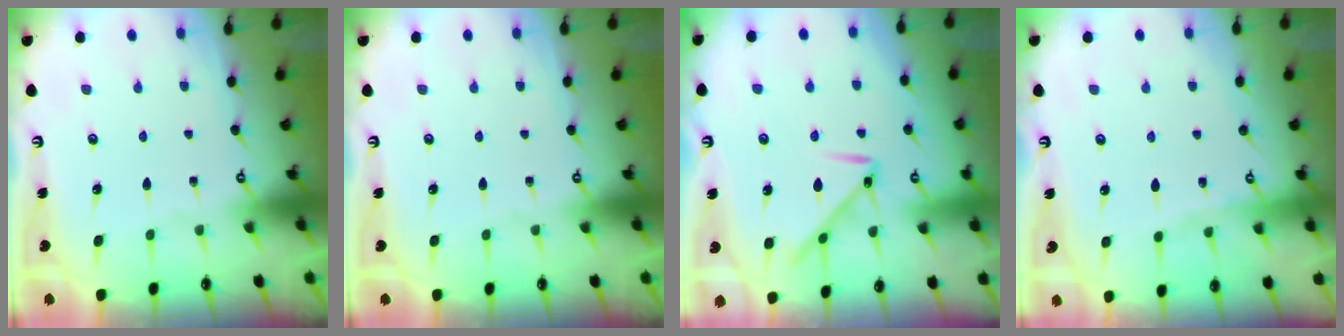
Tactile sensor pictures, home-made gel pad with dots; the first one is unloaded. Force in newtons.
{"total": 0.0}
{"total": 8.0, "press": 7.9, "slide": 1.1}
{"total": 3.3, "press": 3.2, "slide": 0.5}